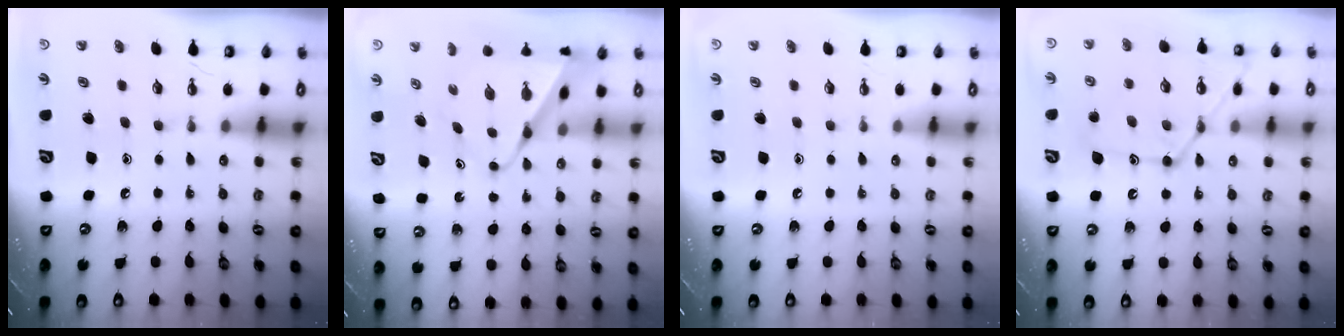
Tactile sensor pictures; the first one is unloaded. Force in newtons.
{"total": 9.0, "press": 9.0, "slide": 0.5}
{"total": 0.0}
{"total": 16.3, "press": 16.3, "slide": 1.4}